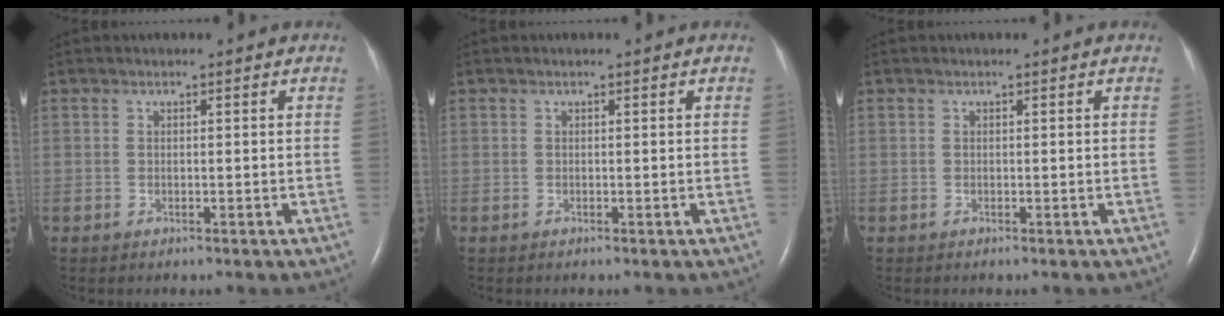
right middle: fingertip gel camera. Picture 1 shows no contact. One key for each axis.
{"total": 0.0}
{"total": 0.0}